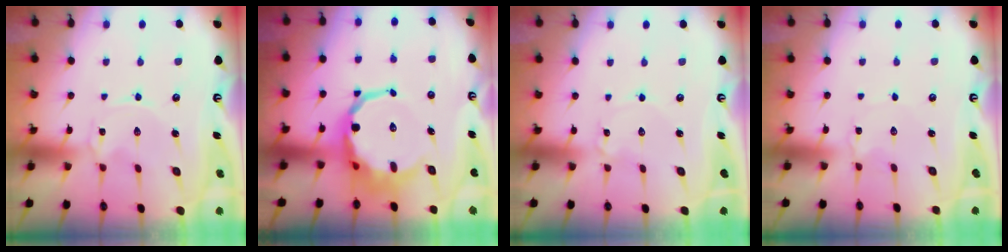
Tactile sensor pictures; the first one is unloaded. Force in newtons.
{"total": 12.9, "press": 12.7, "slide": 2.7}
{"total": 0.8, "press": 0.8, "slide": 0.0}
{"total": 2.5, "press": 2.5, "slide": 0.3}